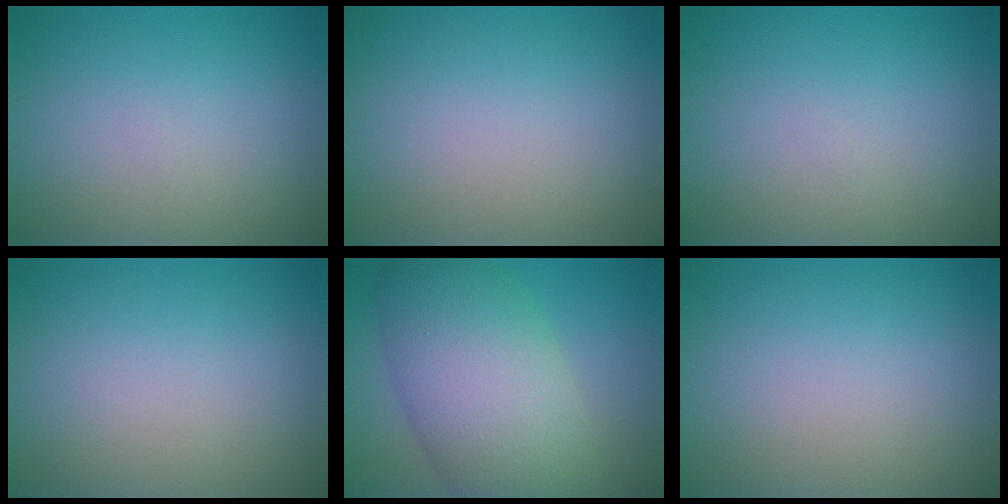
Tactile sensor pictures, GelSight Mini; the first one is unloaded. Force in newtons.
{"total": 0.0}
{"total": 0.0}
{"total": 0.0}
{"total": 10.6, "press": 10.6, "slide": 0.8}
{"total": 0.0}